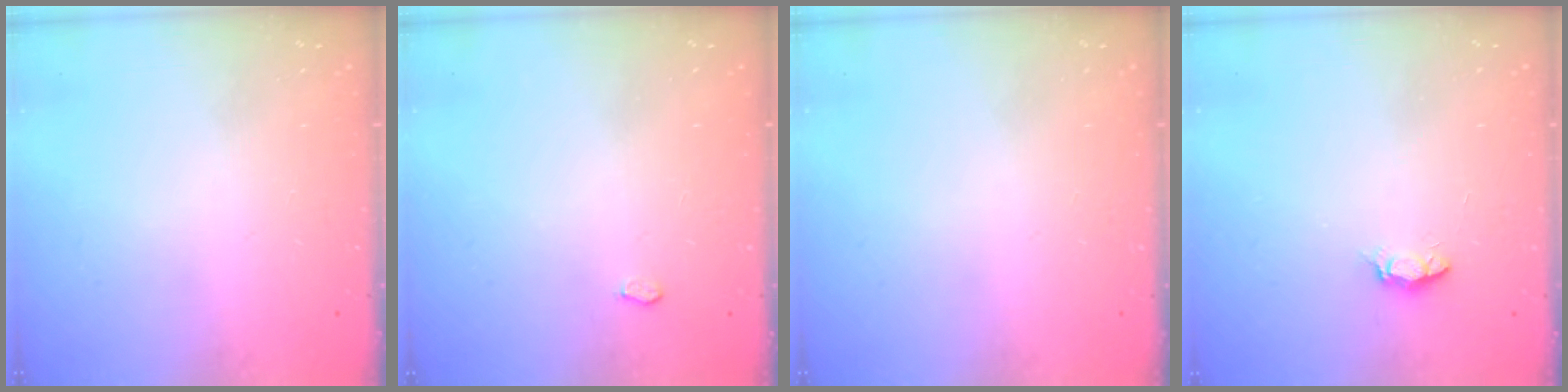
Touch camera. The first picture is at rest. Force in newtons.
{"total": 2.3, "press": 2.3, "slide": 0.3}
{"total": 0.0}
{"total": 3.3, "press": 3.3, "slide": 0.4}